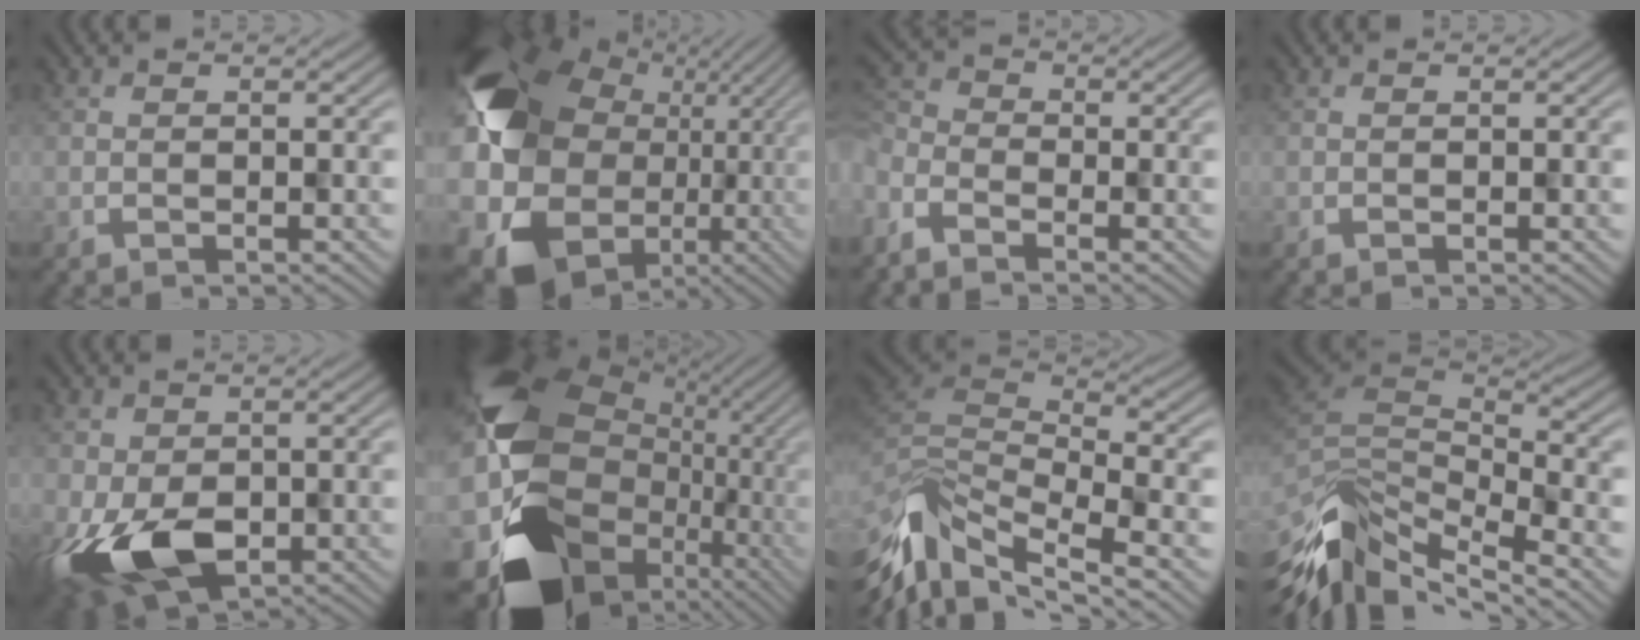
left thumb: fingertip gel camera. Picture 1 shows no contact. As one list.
[{"total": 18.1, "force": [0.5, 14.9, 10.3], "torque": [-0.233, -0.034, 0.042]}, {"total": 4.3, "force": [-3.6, 2.0, 1.1], "torque": [-0.037, -0.008, -0.088]}, {"total": 0.0}, {"total": 12.6, "force": [-4.5, 7.1, 9.4], "torque": [-0.192, -0.032, -0.065]}, {"total": 19.2, "force": [-1.3, 14.7, 12.3], "torque": [-0.261, -0.029, 0.030]}, {"total": 12.2, "force": [-7.5, 4.8, 8.3], "torque": [-0.205, -0.021, -0.123]}, {"total": 11.1, "force": [-7.0, 4.2, 7.4], "torque": [-0.186, -0.014, -0.120]}]